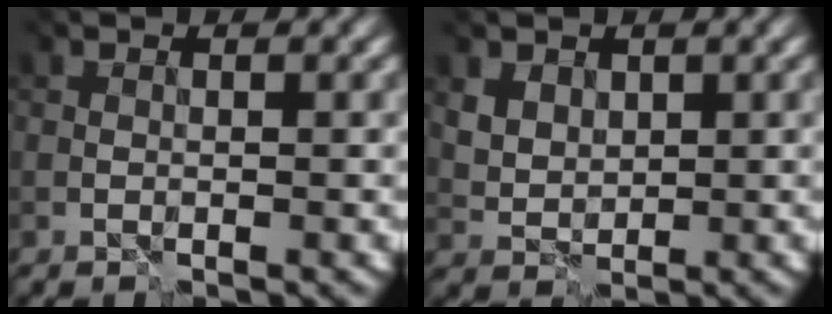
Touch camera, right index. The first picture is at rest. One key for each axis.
{"total": 2.5, "fx": 1.6, "fy": 1.8, "fz": 0.8, "tx": -0.029, "ty": -0.006, "tz": 0.040}